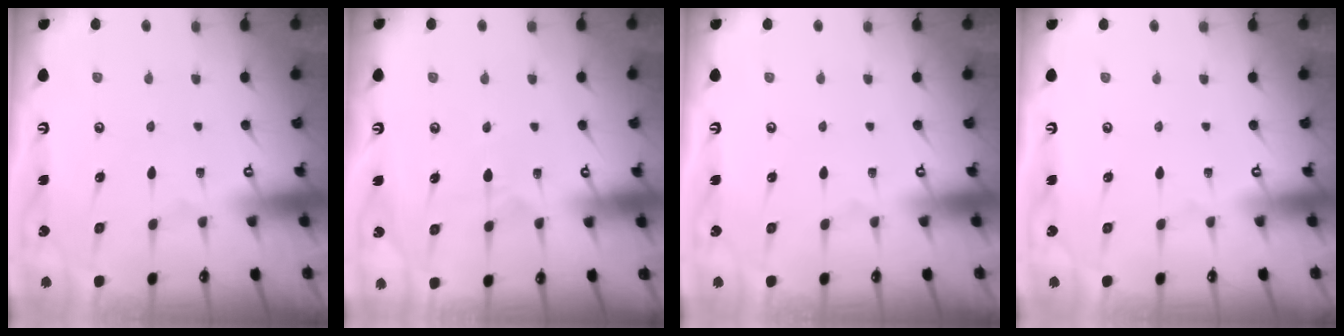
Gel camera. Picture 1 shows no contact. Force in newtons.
{"total": 5.5, "press": 5.5, "slide": 0.5}
{"total": 0.0}
{"total": 0.0}